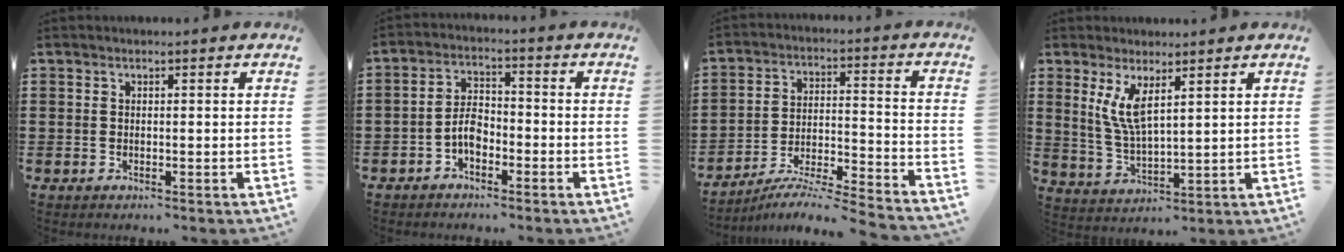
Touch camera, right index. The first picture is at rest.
{"total": 4.3, "force": [-2.1, 2.3, 3.0], "torque": [-0.068, 0.004, -0.043]}
{"total": 6.0, "force": [-5.7, -0.3, 2.0], "torque": [-0.035, -0.012, -0.115]}
{"total": 5.7, "force": [2.6, 1.5, 4.8], "torque": [-0.117, -0.009, 0.042]}